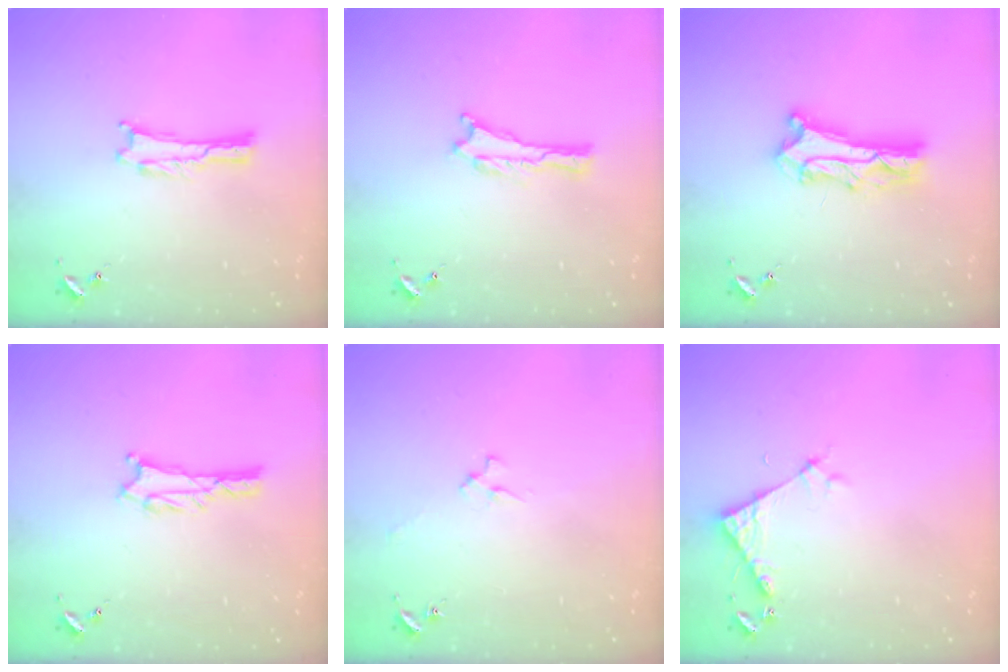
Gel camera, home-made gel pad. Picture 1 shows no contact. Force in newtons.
{"total": 0.0}
{"total": 8.3, "press": 8.3, "slide": 0.7}
{"total": 2.0, "press": 2.0, "slide": 0.3}
{"total": 2.4, "press": 2.4, "slide": 0.3}
{"total": 4.3, "press": 4.3, "slide": 0.4}